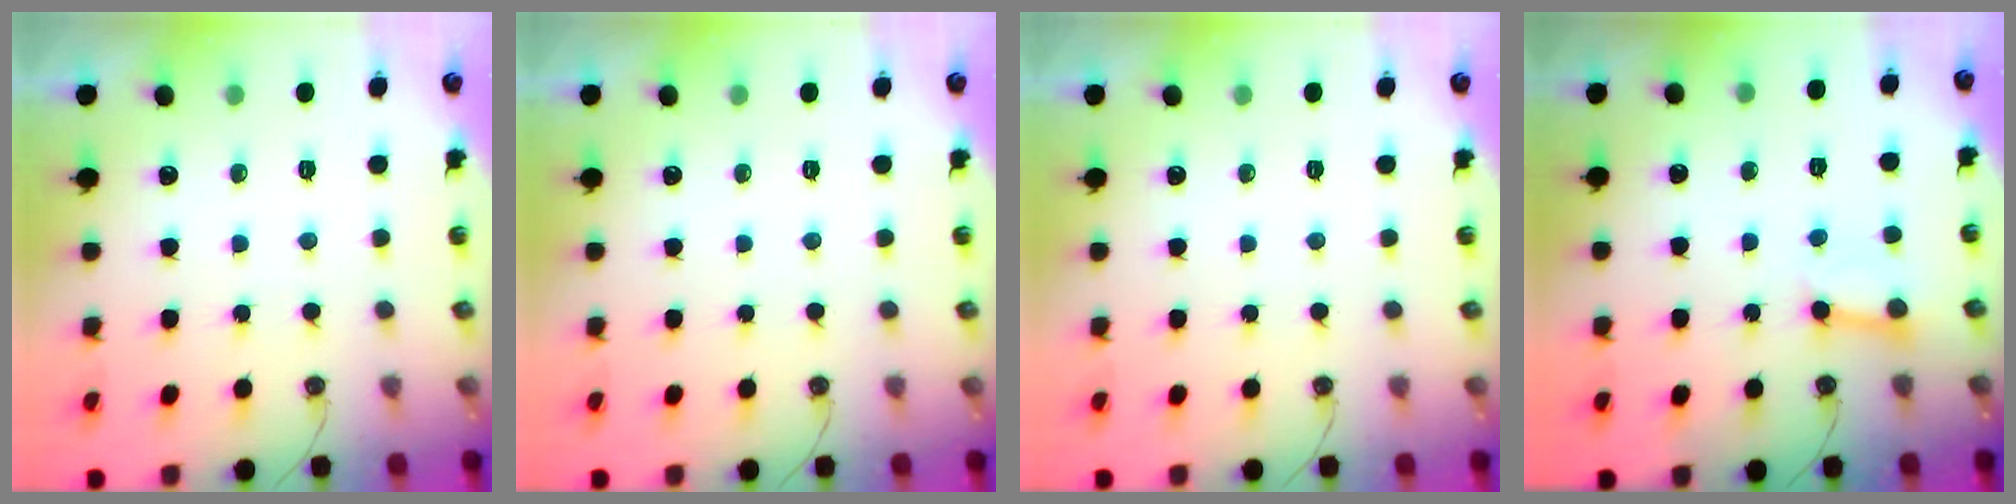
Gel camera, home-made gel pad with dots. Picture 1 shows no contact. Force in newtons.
{"total": 0.0}
{"total": 0.0}
{"total": 4.8, "press": 4.7, "slide": 0.8}